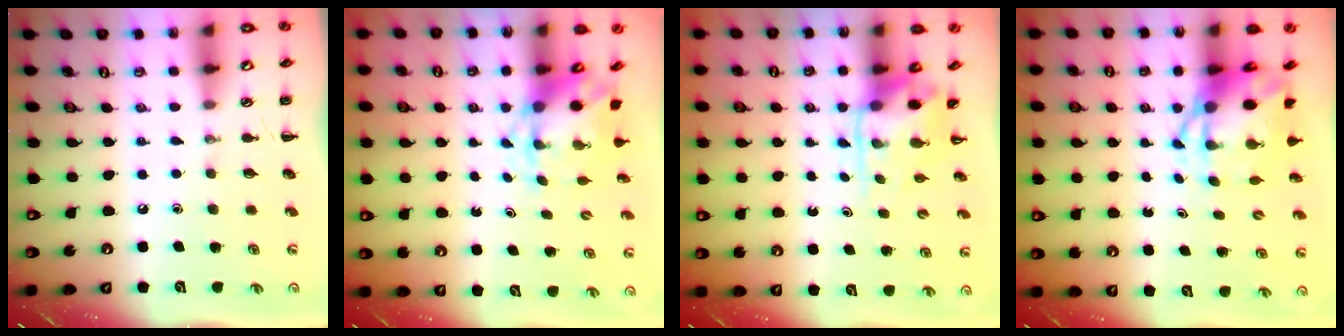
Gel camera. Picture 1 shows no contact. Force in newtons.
{"total": 5.5, "press": 5.4, "slide": 0.8}
{"total": 3.9, "press": 3.8, "slide": 0.8}
{"total": 6.0, "press": 5.8, "slide": 1.7}